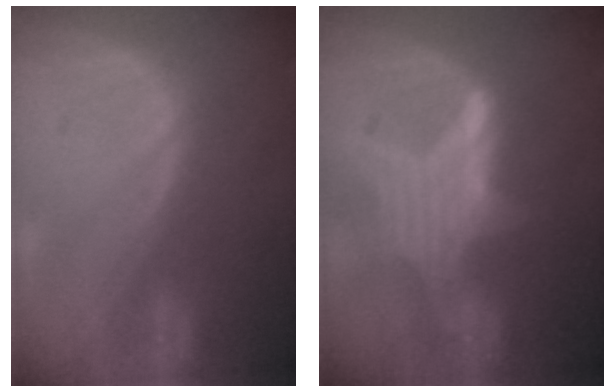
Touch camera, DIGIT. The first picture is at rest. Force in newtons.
{"total": 6.8, "press": 6.6, "slide": 1.5}